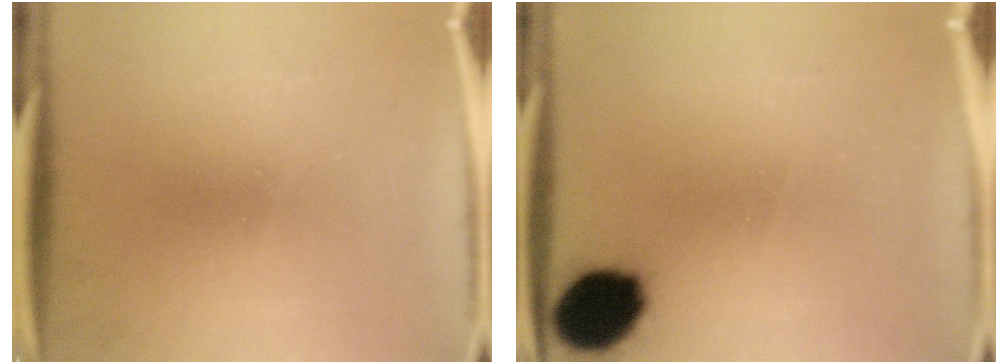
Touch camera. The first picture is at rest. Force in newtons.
{"total": 12.7}